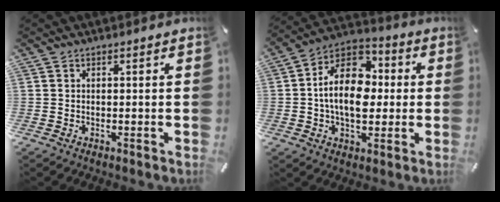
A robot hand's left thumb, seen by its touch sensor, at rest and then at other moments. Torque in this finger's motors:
{"motor_torque": [0.68, 1.17, 0.62, -0.20, 0.60]}